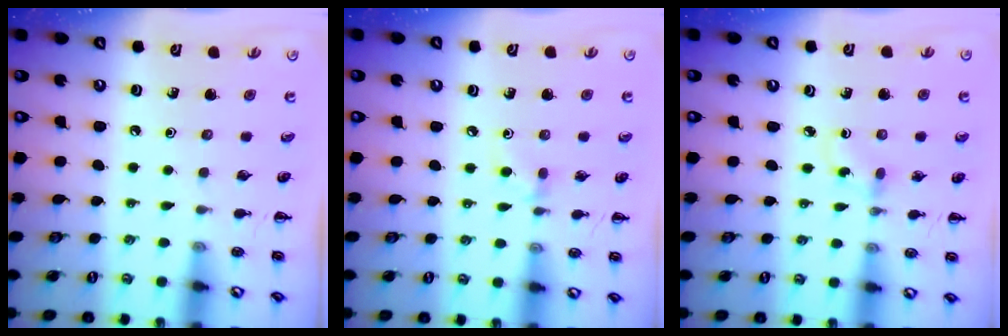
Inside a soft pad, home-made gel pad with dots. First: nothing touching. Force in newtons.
{"total": 5.5, "press": 5.2, "slide": 1.8}
{"total": 2.3, "press": 2.0, "slide": 1.1}